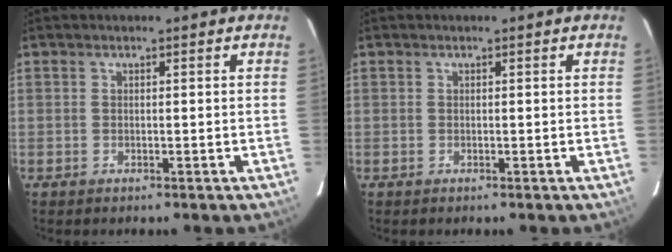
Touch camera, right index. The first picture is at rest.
{"total": 0.0}